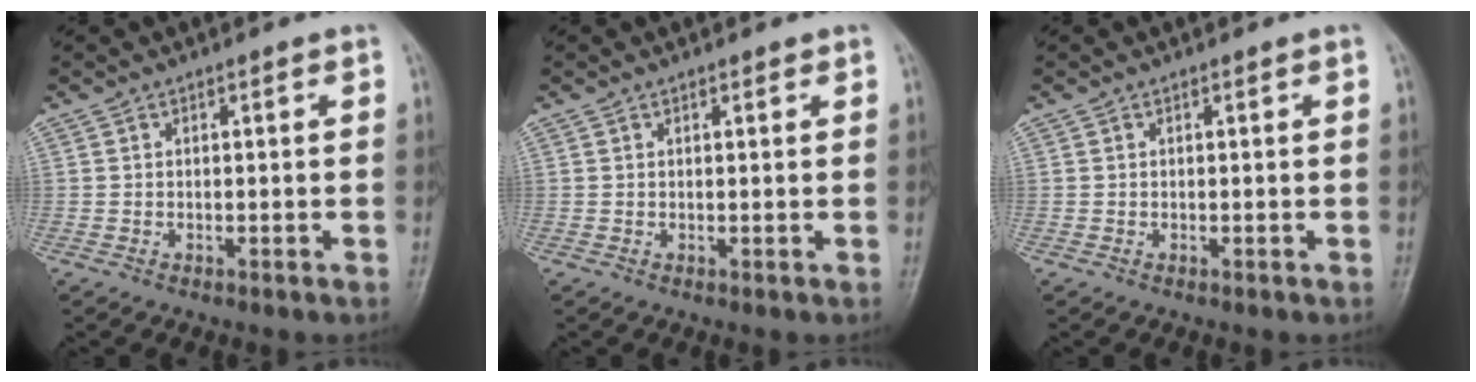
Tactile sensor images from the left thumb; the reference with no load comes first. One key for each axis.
{"total": 0.8, "fx": 0.6, "fy": 0.3, "fz": 0.5, "tx": -0.007, "ty": -0.002, "tz": 0.007}
{"total": 0.0}